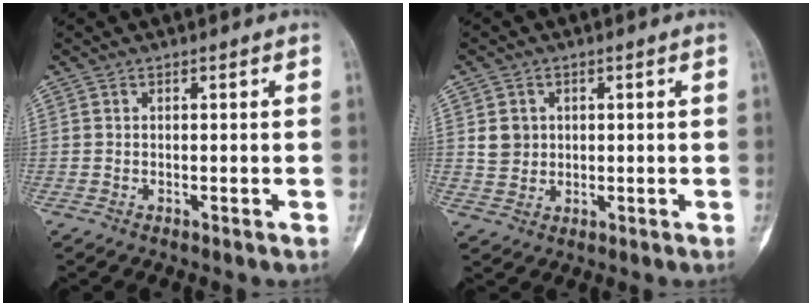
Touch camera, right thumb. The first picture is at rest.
{"total": 4.0, "force": [0.9, 3.6, 1.5], "torque": [-0.011, -0.002, 0.021]}